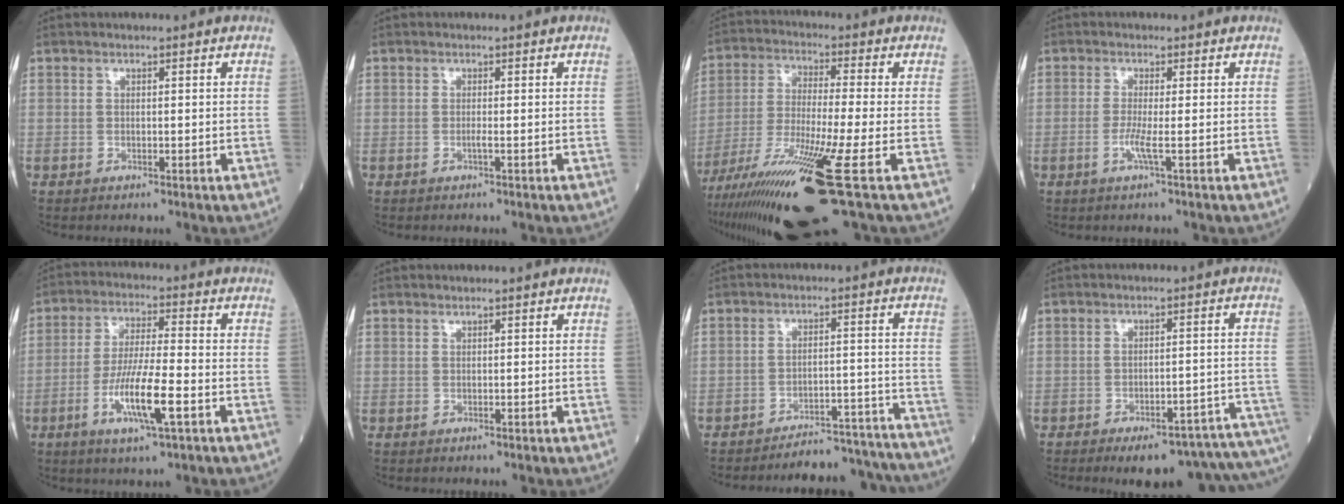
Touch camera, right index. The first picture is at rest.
{"total": 0.5, "force": [-0.2, -0.2, 0.4], "torque": [-0.006, 0.001, -0.009]}
{"total": 18.4, "force": [-9.9, 0.0, 15.5], "torque": [-0.274, -0.050, -0.177]}
{"total": 2.3, "force": [-0.8, -0.5, 2.1], "torque": [-0.049, -0.004, -0.019]}
{"total": 10.1, "force": [-3.8, 0.8, 9.3], "torque": [-0.177, -0.011, -0.070]}
{"total": 0.0}
{"total": 14.0, "force": [-13.8, 2.0, 1.6], "torque": [0.009, 0.033, -0.175]}
{"total": 17.4, "force": [-15.4, 2.2, 7.8], "torque": [-0.023, 0.026, -0.183]}